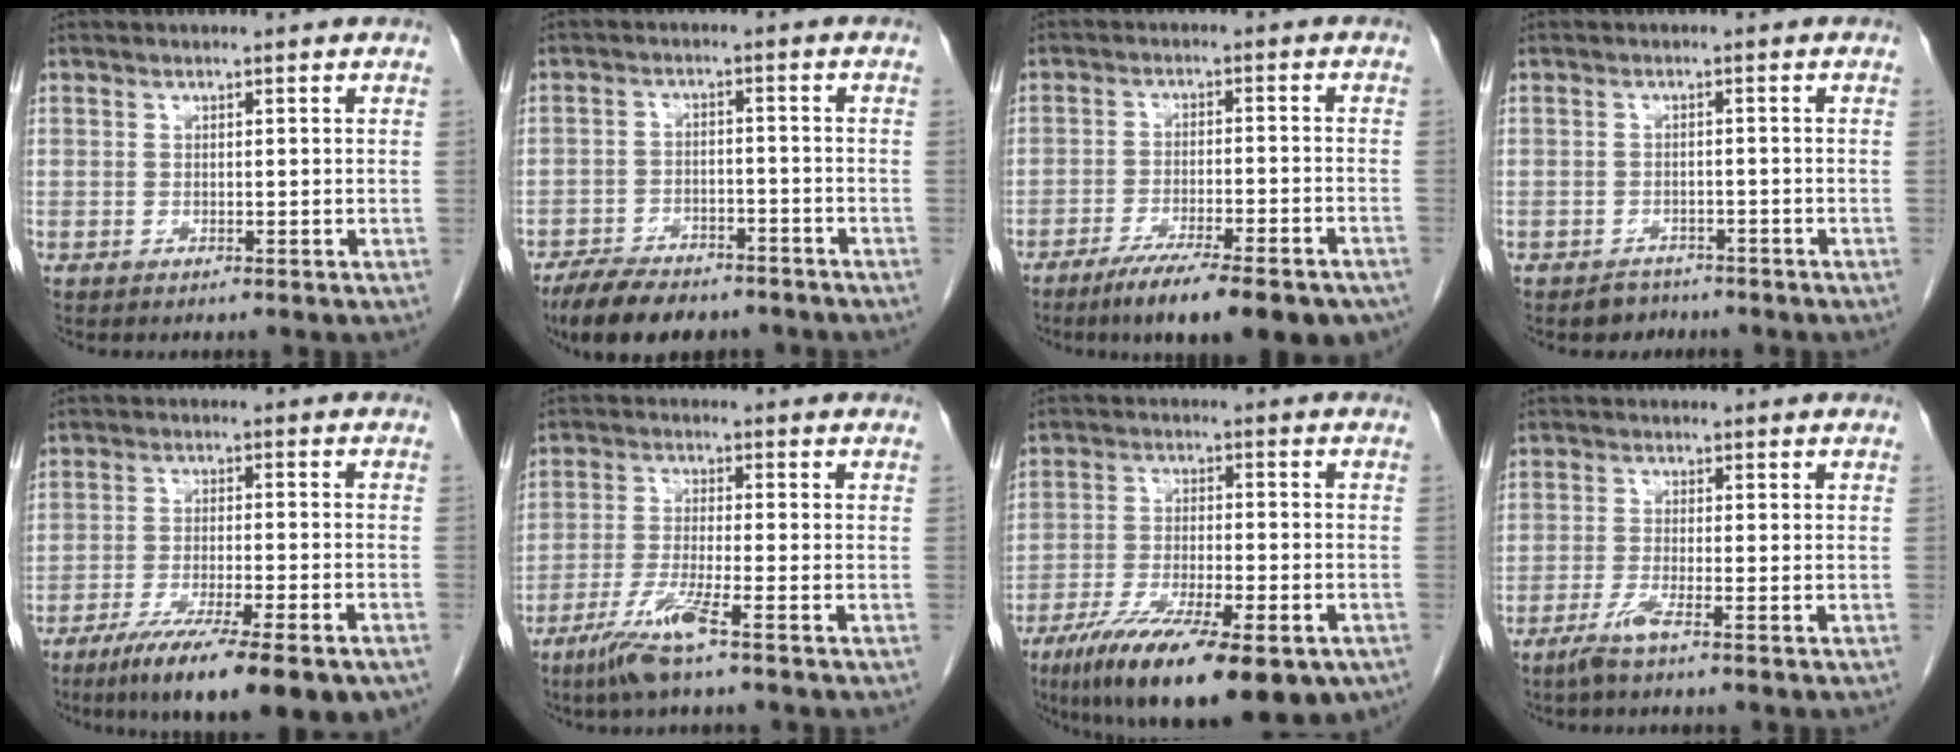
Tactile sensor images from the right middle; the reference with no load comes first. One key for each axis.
{"total": 11.0, "fx": -9.0, "fy": 4.1, "fz": 5.0, "tx": -0.080, "ty": -0.009, "tz": -0.139}
{"total": 16.1, "fx": -12.3, "fy": 2.7, "fz": 10.0, "tx": -0.107, "ty": -0.010, "tz": -0.179}
{"total": 2.5, "fx": -2.0, "fy": 1.4, "fz": -0.1, "tx": -0.010, "ty": 0.003, "tz": -0.029}
{"total": 15.9, "fx": -11.2, "fy": 1.7, "fz": 11.1, "tx": -0.137, "ty": -0.035, "tz": -0.173}
{"total": 6.5, "fx": -4.1, "fy": -0.5, "fz": 5.0, "tx": -0.102, "ty": -0.017, "tz": -0.083}
{"total": 20.0, "fx": -13.1, "fy": 4.6, "fz": 14.5, "tx": -0.206, "ty": -0.036, "tz": -0.202}
{"total": 2.8, "fx": -1.9, "fy": -0.4, "fz": 2.0, "tx": -0.047, "ty": -0.007, "tz": -0.045}